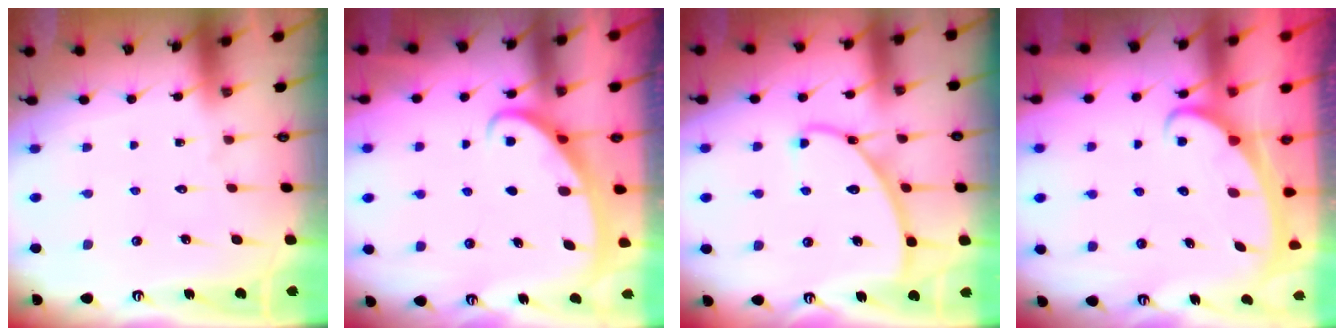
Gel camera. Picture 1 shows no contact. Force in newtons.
{"total": 2.6, "press": 2.6, "slide": 0.3}
{"total": 8.3, "press": 8.3, "slide": 0.2}
{"total": 2.3, "press": 2.3, "slide": 0.3}